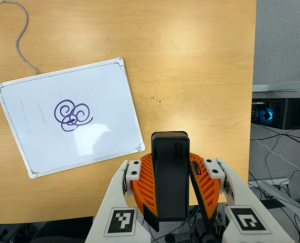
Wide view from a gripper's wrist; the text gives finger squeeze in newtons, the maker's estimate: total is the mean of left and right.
{"total": 6.6, "left": 5.4, "right": 7.7}